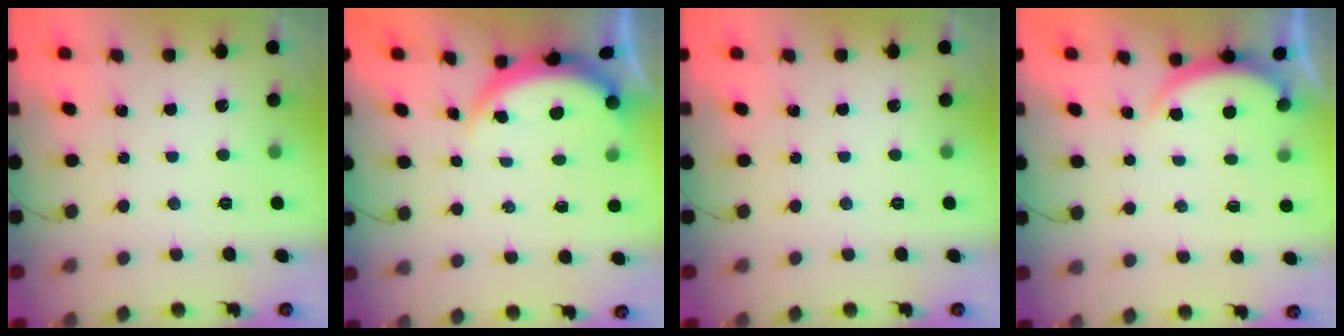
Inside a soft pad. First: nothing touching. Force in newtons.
{"total": 3.9, "press": 3.6, "slide": 1.5}
{"total": 0.0}
{"total": 2.5, "press": 2.5, "slide": 0.5}